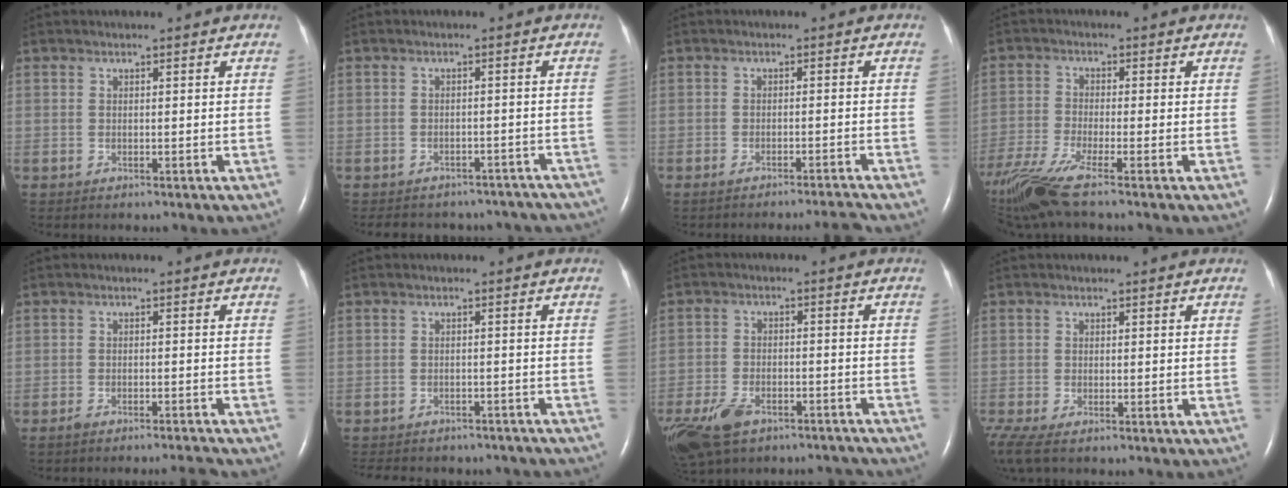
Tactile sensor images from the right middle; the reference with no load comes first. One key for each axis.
{"total": 17.2, "fx": -15.1, "fy": 6.8, "fz": 4.6, "tx": -0.094, "ty": 0.003, "tz": -0.159}
{"total": 3.9, "fx": -3.6, "fy": -1.5, "fz": 0.7, "tx": -0.016, "ty": -0.003, "tz": -0.051}
{"total": 10.5, "fx": -7.9, "fy": 0.0, "fz": 6.9, "tx": -0.148, "ty": -0.025, "tz": -0.150}
{"total": 3.6, "fx": -3.4, "fy": -0.6, "fz": 1.0, "tx": -0.023, "ty": -0.005, "tz": -0.053}
{"total": 15.4, "fx": -13.4, "fy": 5.6, "fz": 5.2, "tx": -0.117, "ty": -0.005, "tz": -0.155}
{"total": 14.5, "fx": -10.7, "fy": 6.7, "fz": 7.3, "tx": -0.191, "ty": -0.013, "tz": -0.169}
{"total": 4.5, "fx": -3.2, "fy": 1.2, "fz": 2.9, "tx": -0.067, "ty": -0.010, "tz": -0.062}